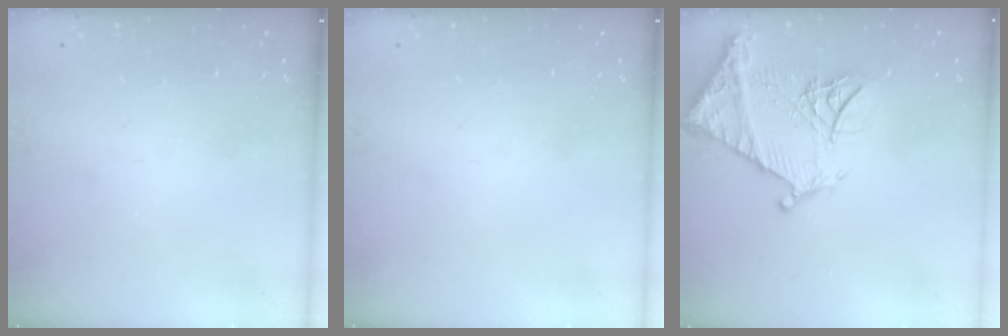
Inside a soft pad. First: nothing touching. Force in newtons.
{"total": 0.0}
{"total": 17.2, "press": 17.1, "slide": 1.7}